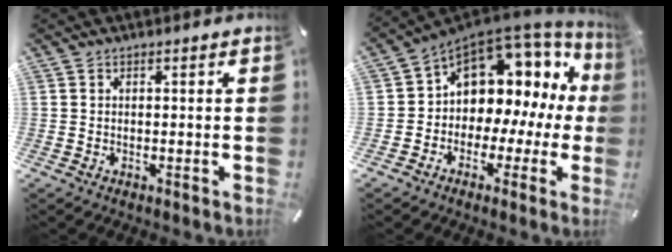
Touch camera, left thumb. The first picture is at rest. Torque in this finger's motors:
{"motor_torque": [1.94, 3.07, 1.77, -0.05, 0.22]}